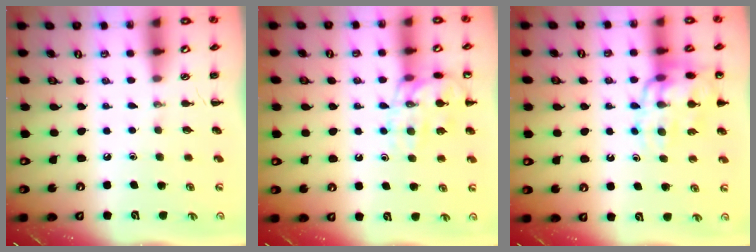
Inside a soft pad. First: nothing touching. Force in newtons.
{"total": 13.4, "press": 13.3, "slide": 1.4}
{"total": 15.2, "press": 15.0, "slide": 2.7}